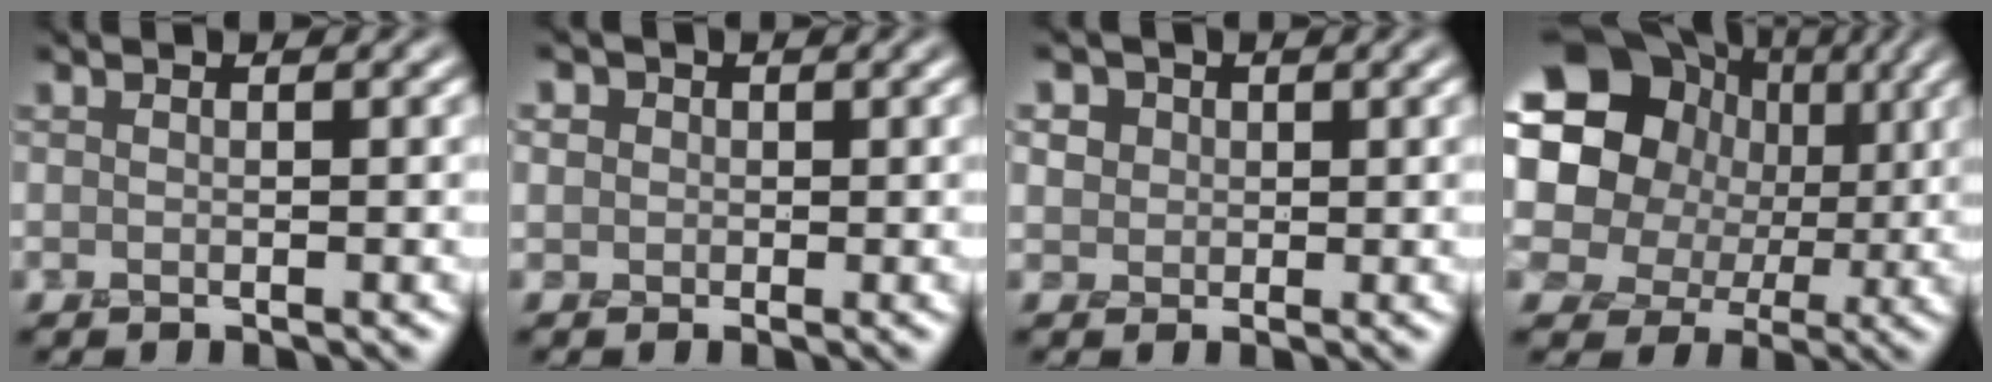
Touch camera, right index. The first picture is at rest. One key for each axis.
{"total": 2.2, "fx": 0.4, "fy": 2.0, "fz": 0.7, "tx": -0.010, "ty": 0.005, "tz": -0.007}
{"total": 3.9, "fx": 1.5, "fy": 3.3, "fz": 1.5, "tx": -0.033, "ty": 0.006, "tz": 0.014}
{"total": 16.5, "fx": 3.7, "fy": 13.8, "fz": 8.2, "tx": -0.160, "ty": 0.028, "tz": 0.038}